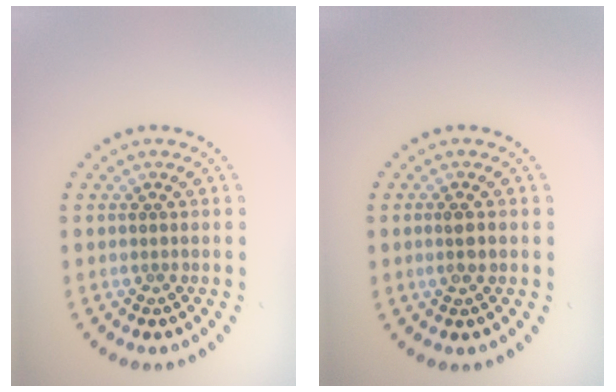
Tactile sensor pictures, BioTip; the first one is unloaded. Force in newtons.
{"total": 1.6, "press": 1.4, "slide": 0.7}